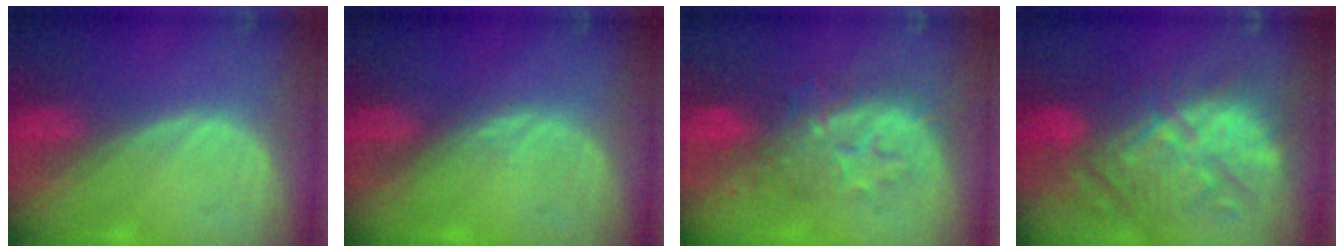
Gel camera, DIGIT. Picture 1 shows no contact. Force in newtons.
{"total": 0.5, "press": 0.5, "slide": 0.1}
{"total": 8.4, "press": 8.3, "slide": 1.3}
{"total": 11.9, "press": 11.5, "slide": 3.0}